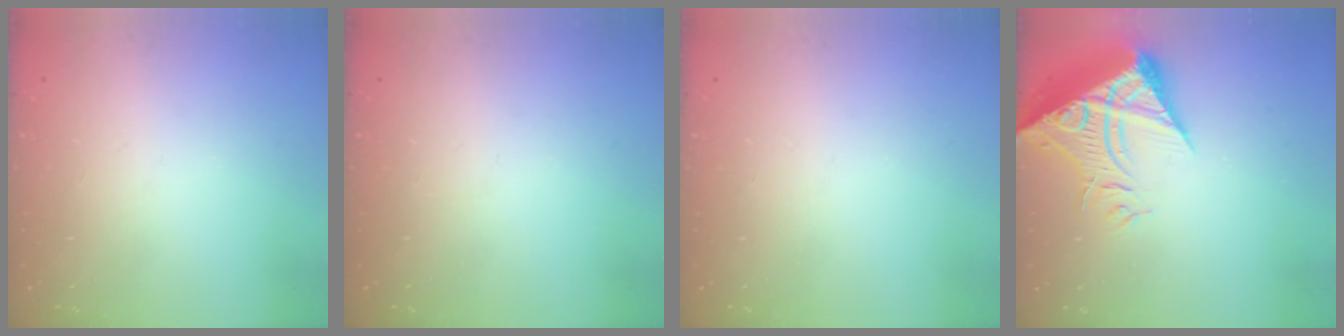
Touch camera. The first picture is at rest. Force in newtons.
{"total": 0.0}
{"total": 0.0}
{"total": 19.4, "press": 19.3, "slide": 2.1}